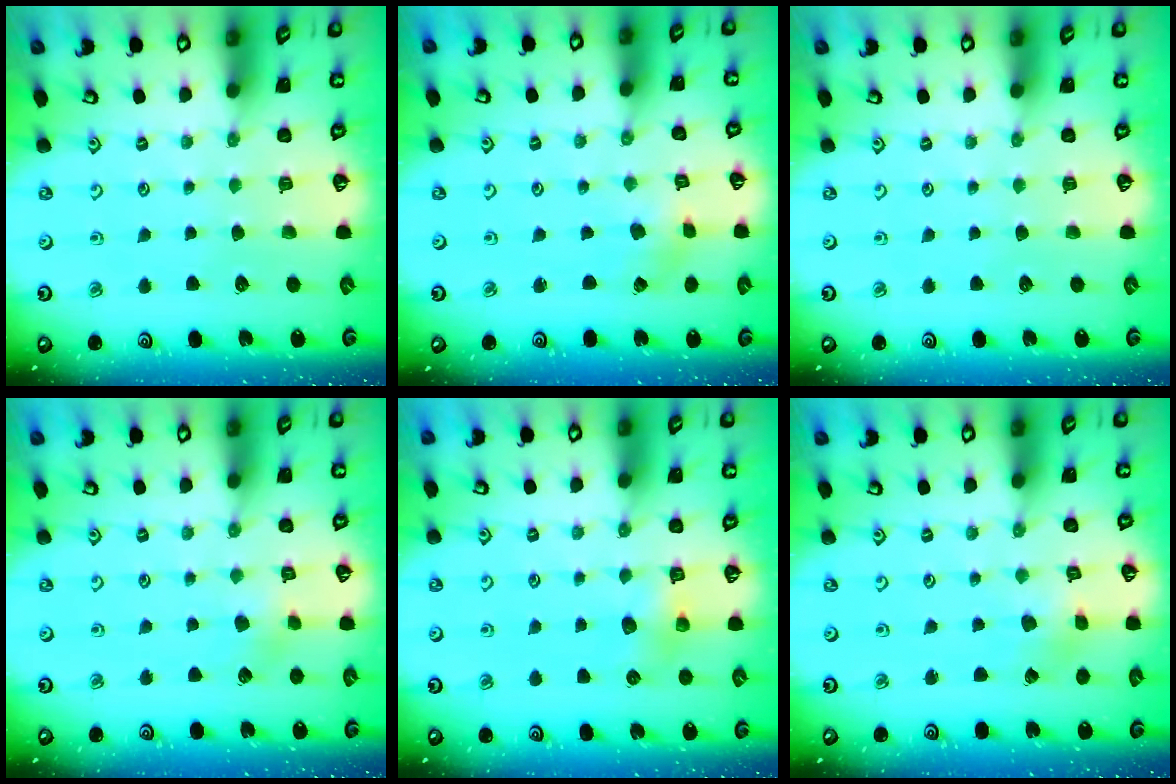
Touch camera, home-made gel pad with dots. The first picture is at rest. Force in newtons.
{"total": 0.5, "press": 0.5, "slide": 0.2}
{"total": 0.0}
{"total": 4.4, "press": 4.3, "slide": 0.9}
{"total": 6.0, "press": 6.0, "slide": 0.4}
{"total": 2.1, "press": 2.1, "slide": 0.2}